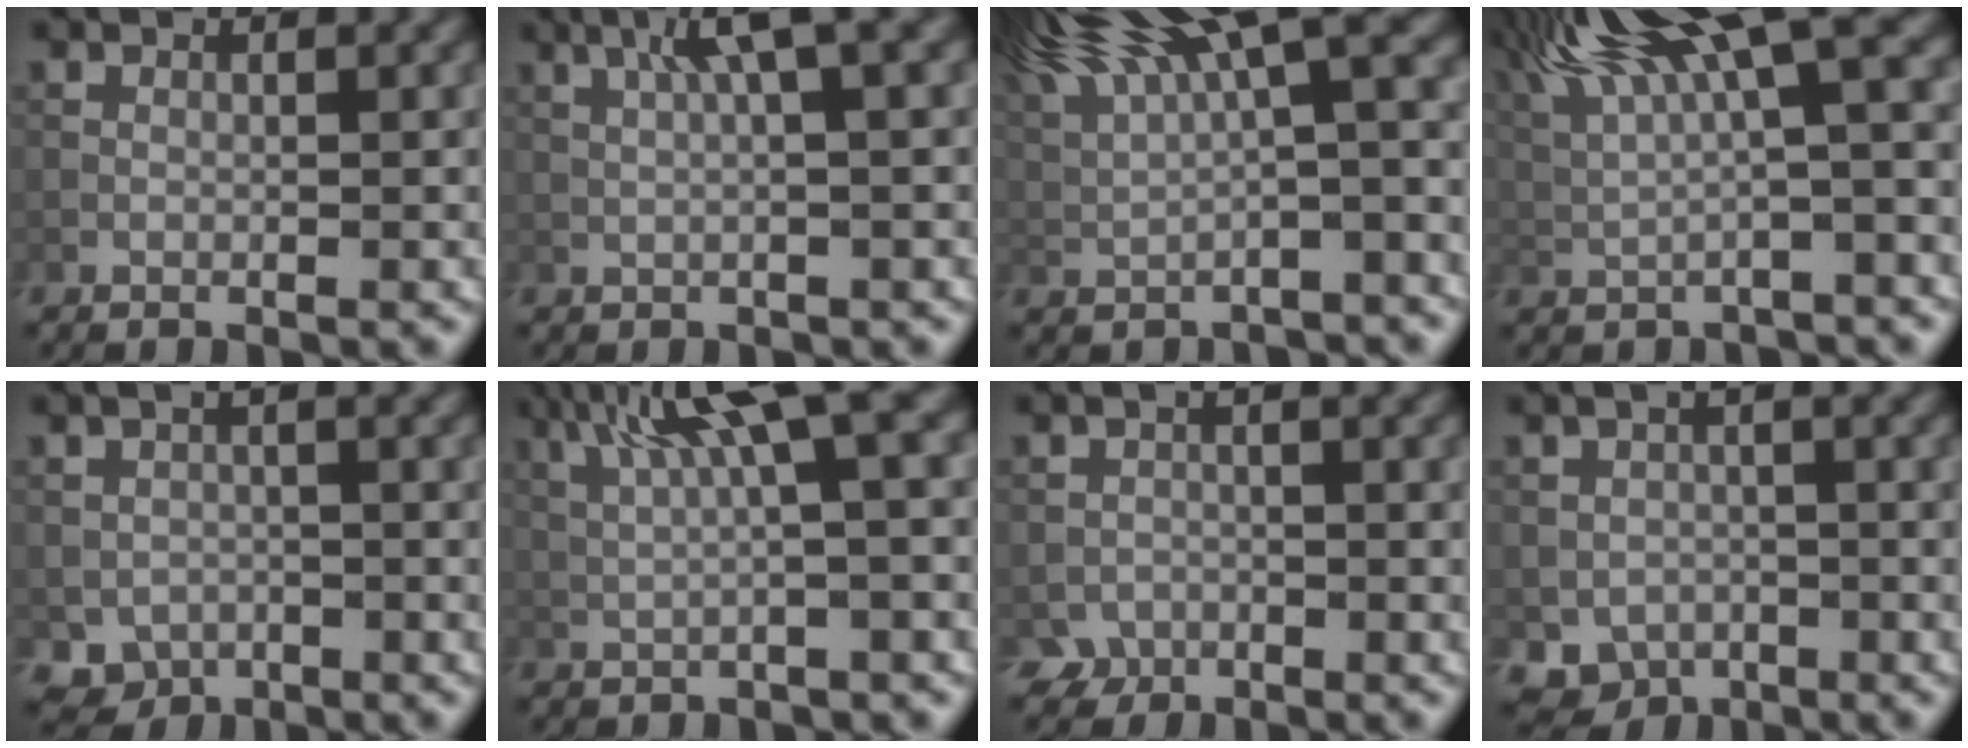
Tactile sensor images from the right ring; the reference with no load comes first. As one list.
[{"total": 4.4, "force": [1.6, 0.3, 4.1], "torque": [-0.073, 0.013, 0.027]}, {"total": 12.3, "force": [5.5, 2.8, 10.6], "torque": [-0.192, 0.029, 0.107]}, {"total": 11.1, "force": [4.9, 2.2, 9.7], "torque": [-0.177, 0.033, 0.094]}, {"total": 3.7, "force": [-1.4, 2.8, 1.9], "torque": [-0.028, -0.007, -0.019]}, {"total": 8.5, "force": [3.1, 1.4, 7.7], "torque": [-0.132, 0.028, 0.058]}, {"total": 1.9, "force": [-1.3, 1.4, 0.4], "torque": [-0.003, 0.000, -0.028]}, {"total": 4.2, "force": [-1.6, 3.2, 2.1], "torque": [-0.033, -0.008, -0.019]}]